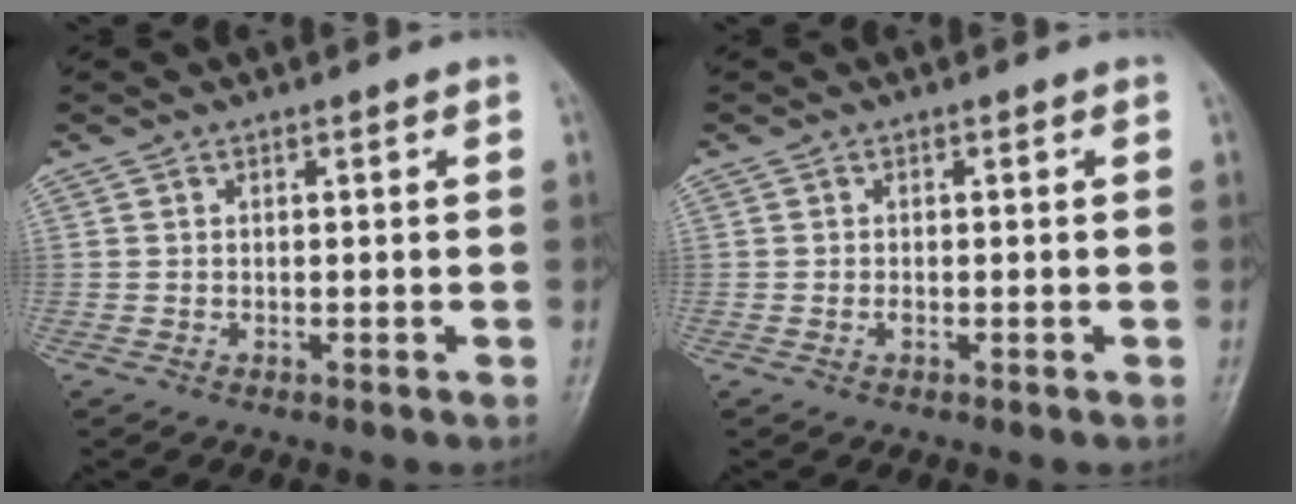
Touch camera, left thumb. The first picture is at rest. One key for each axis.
{"total": 0.7, "fx": -0.2, "fy": 0.4, "fz": 0.5, "tx": -0.010, "ty": -0.001, "tz": -0.004}